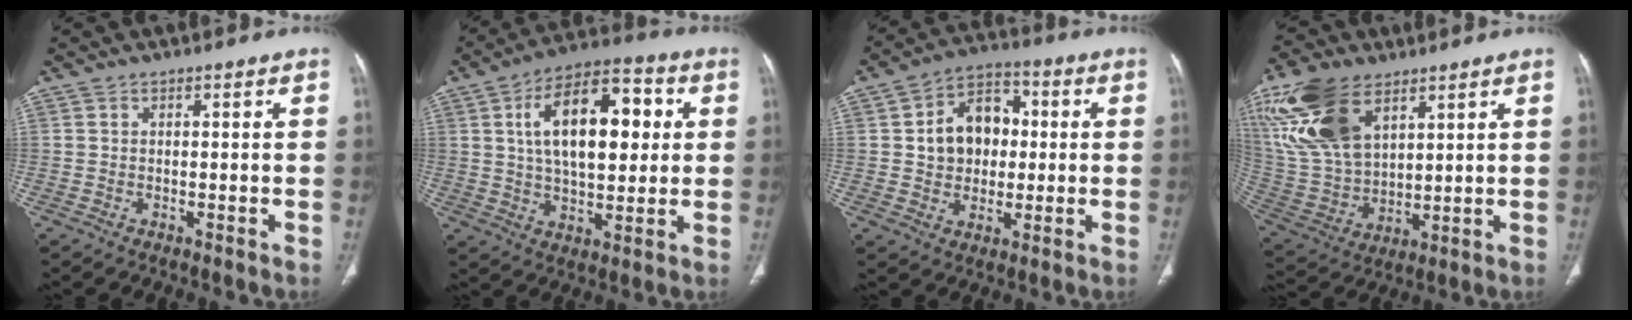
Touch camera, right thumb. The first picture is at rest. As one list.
[{"total": 18.3, "force": [4.0, 9.4, 15.2], "torque": [-0.220, 0.013, 0.062]}, {"total": 11.9, "force": [1.1, 9.1, 7.6], "torque": [-0.085, 0.017, 0.014]}, {"total": 20.0, "force": [9.9, 11.0, 13.5], "torque": [-0.280, -0.027, 0.203]}]